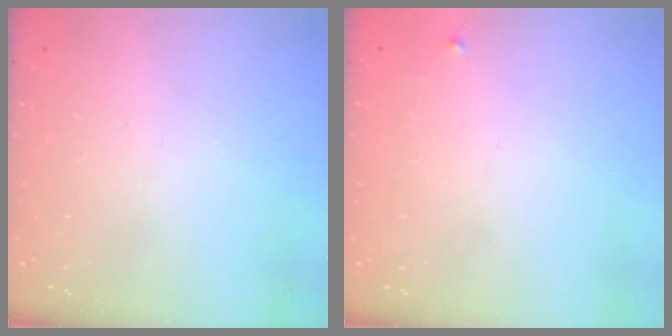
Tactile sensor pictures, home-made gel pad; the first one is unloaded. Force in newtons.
{"total": 2.4, "press": 2.3, "slide": 0.4}